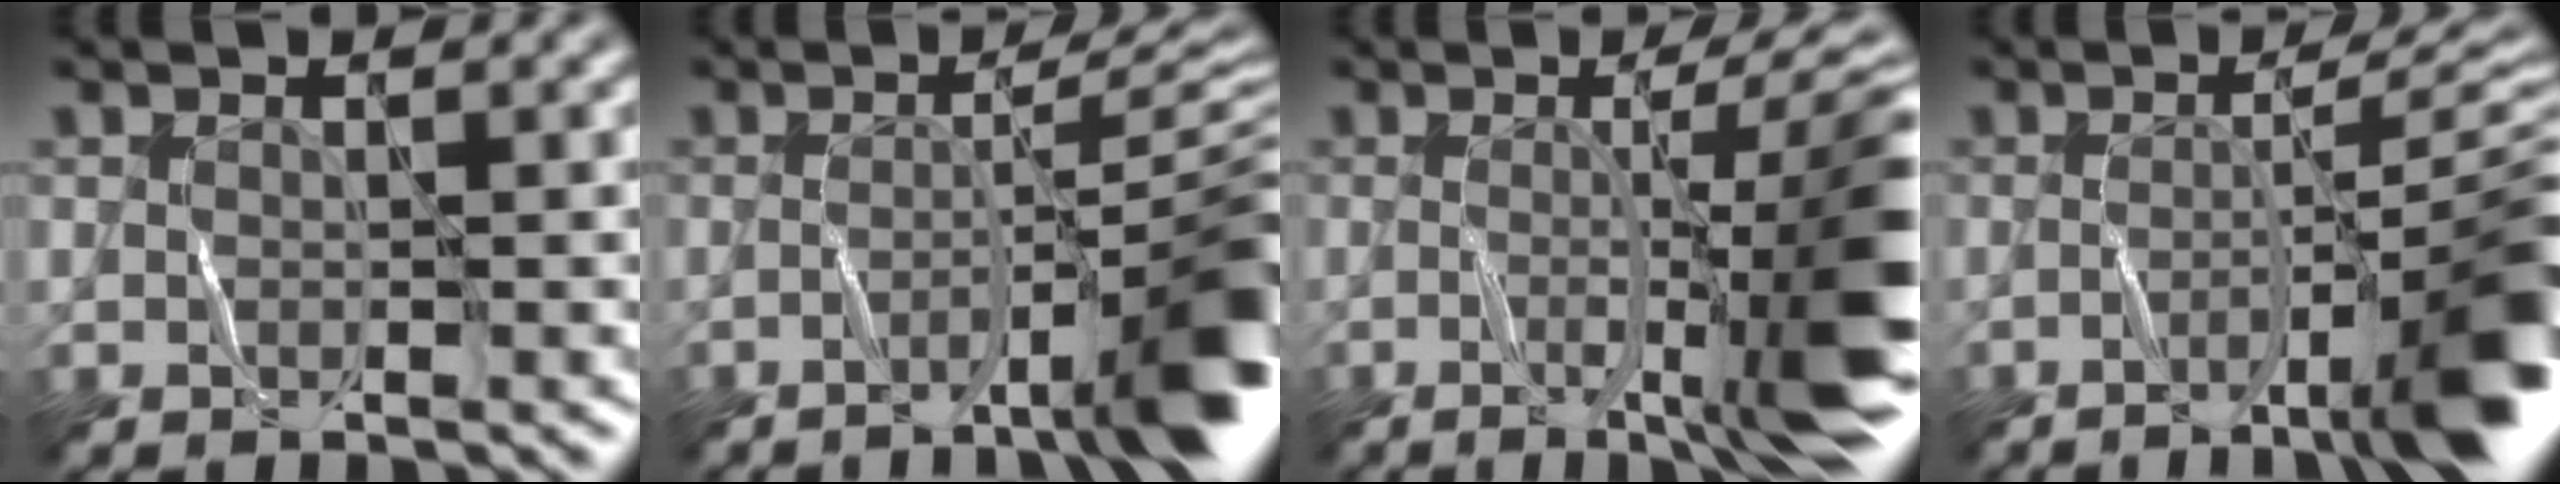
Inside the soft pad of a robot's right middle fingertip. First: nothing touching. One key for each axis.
{"total": 10.5, "fx": -4.2, "fy": 1.7, "fz": 9.4, "tx": -0.119, "ty": 0.011, "tz": -0.066}
{"total": 12.2, "fx": -2.0, "fy": 2.3, "fz": 11.8, "tx": -0.151, "ty": 0.006, "tz": -0.029}
{"total": 11.6, "fx": -4.7, "fy": 2.1, "fz": 10.4, "tx": -0.130, "ty": 0.009, "tz": -0.070}